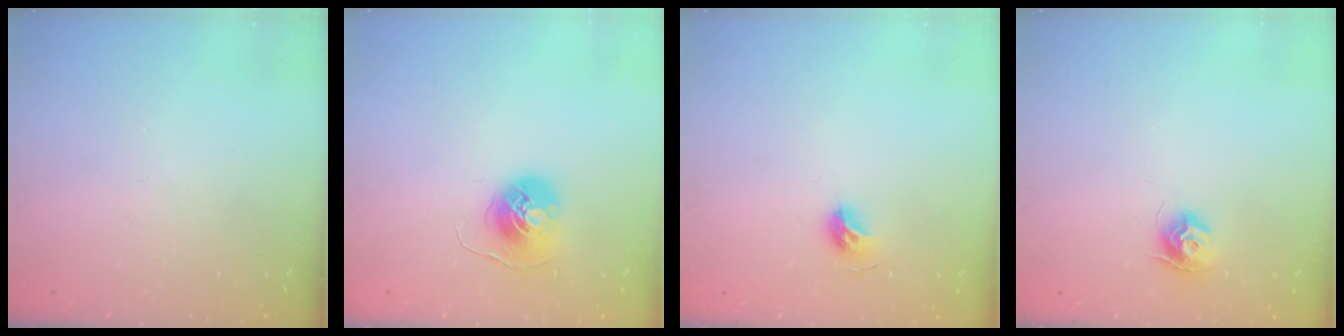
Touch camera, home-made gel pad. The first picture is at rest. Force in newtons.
{"total": 7.5, "press": 7.5, "slide": 0.1}
{"total": 6.2, "press": 6.1, "slide": 1.2}
{"total": 8.8, "press": 8.8, "slide": 0.2}